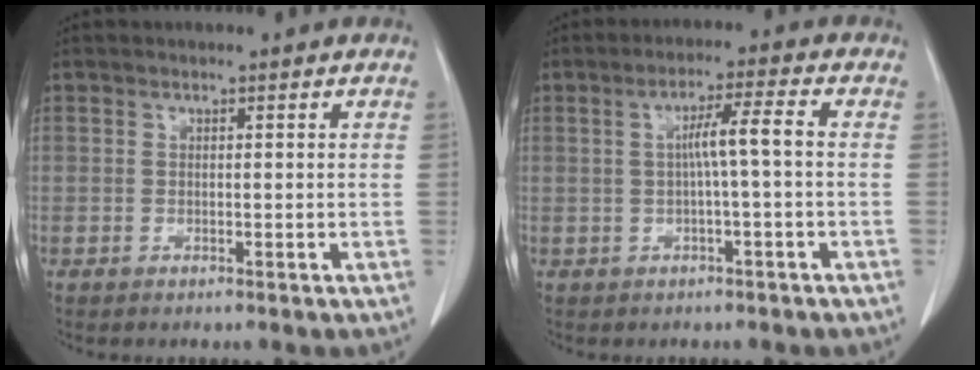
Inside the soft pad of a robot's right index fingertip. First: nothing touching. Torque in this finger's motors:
{"motor_torque": [0.71, -0.07, 0.24, 0.11]}